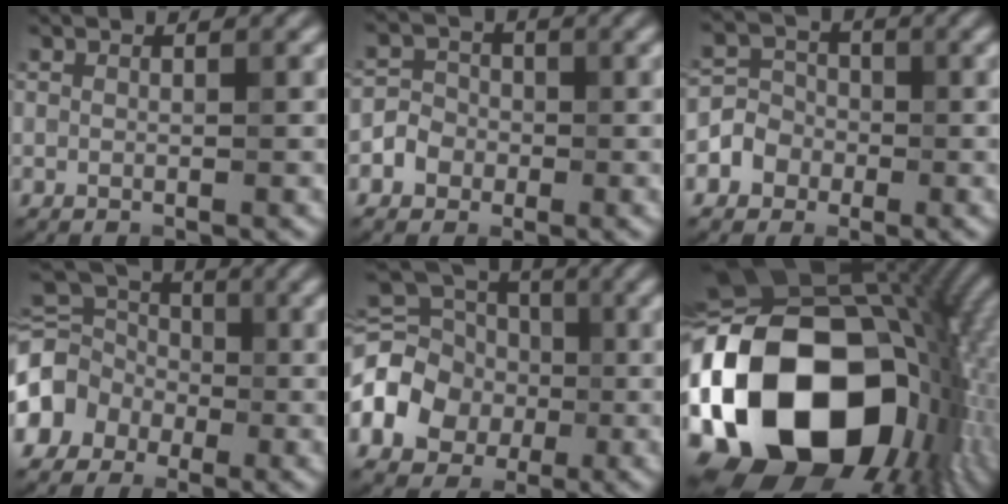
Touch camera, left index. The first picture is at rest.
{"total": 2.5, "force": [-0.9, 2.3, 0.5], "torque": [0.009, 0.003, -0.024]}
{"total": 3.0, "force": [-1.1, 2.8, 0.5], "torque": [0.015, 0.007, -0.031]}
{"total": 8.2, "force": [-2.3, 6.8, 4.0], "torque": [-0.073, 0.011, -0.067]}
{"total": 8.7, "force": [-1.8, 7.1, 4.6], "torque": [-0.085, -0.004, -0.051]}
{"total": 22.1, "force": [-4.2, 15.5, 15.2], "torque": [-0.295, -0.005, -0.065]}